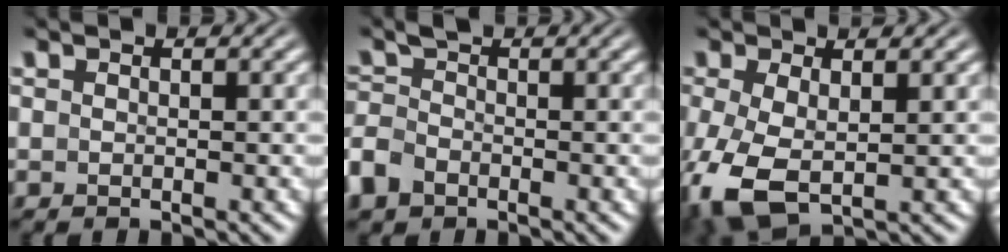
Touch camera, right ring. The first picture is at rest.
{"total": 2.6, "force": [-1.5, 1.8, 1.0], "torque": [-0.030, -0.012, -0.027]}
{"total": 7.3, "force": [-3.0, 4.8, 4.7], "torque": [-0.135, -0.048, -0.022]}